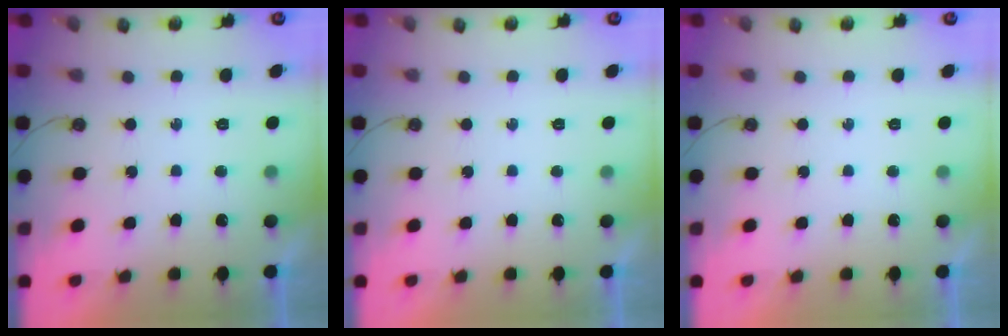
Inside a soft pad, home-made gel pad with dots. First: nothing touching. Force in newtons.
{"total": 0.0}
{"total": 0.0}